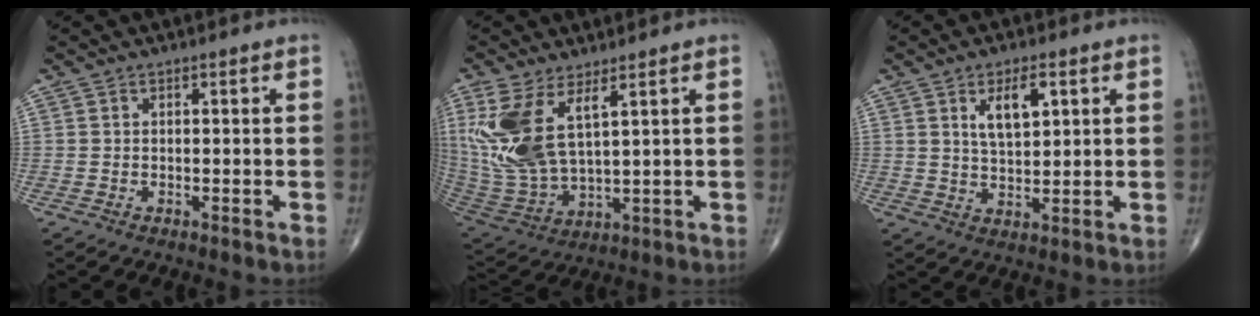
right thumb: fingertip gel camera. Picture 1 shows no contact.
{"total": 14.7, "force": [5.7, 6.1, 12.0], "torque": [-0.267, -0.026, 0.131]}
{"total": 6.8, "force": [2.7, 3.0, 5.5], "torque": [-0.087, -0.013, 0.051]}